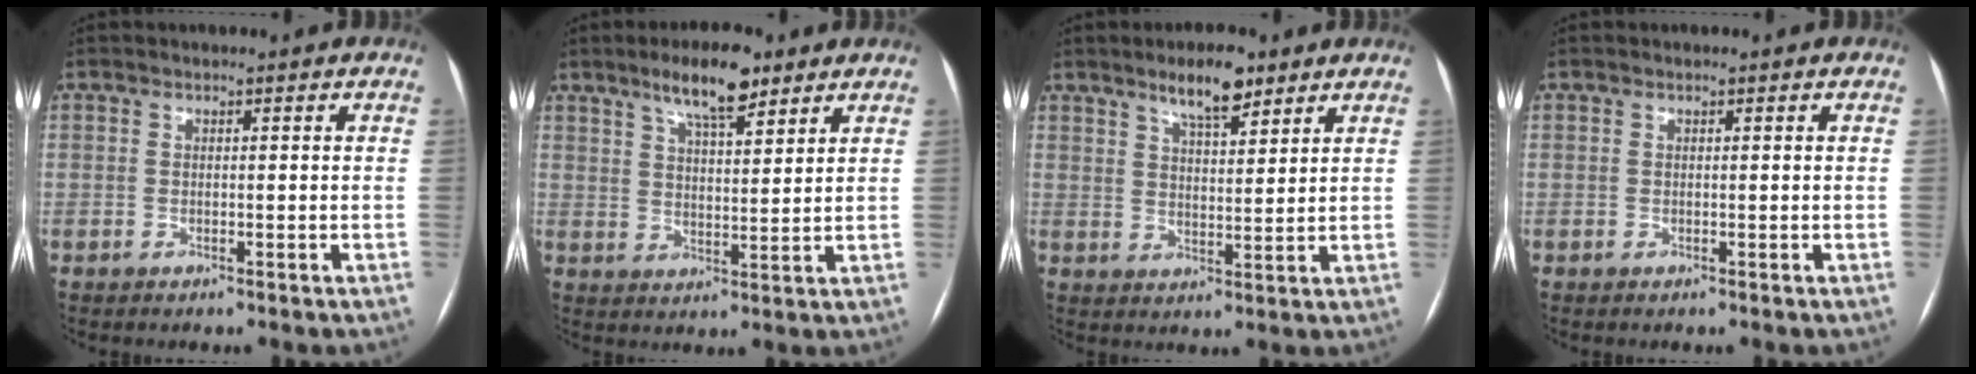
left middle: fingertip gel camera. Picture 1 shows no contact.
{"total": 8.6, "force": [5.9, 2.1, 5.9], "torque": [-0.100, 0.008, 0.101]}
{"total": 6.9, "force": [4.9, 1.8, 4.6], "torque": [-0.079, 0.005, 0.083]}
{"total": 0.0}